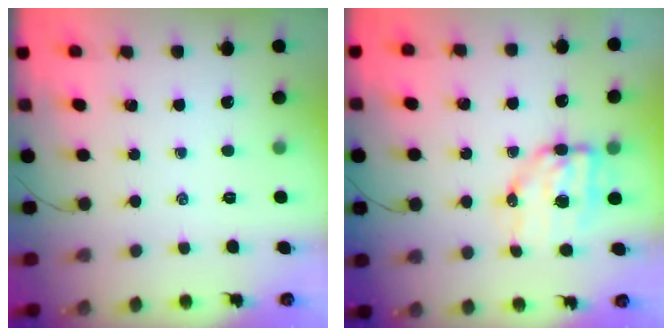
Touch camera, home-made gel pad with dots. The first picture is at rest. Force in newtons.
{"total": 7.9, "press": 7.7, "slide": 1.4}